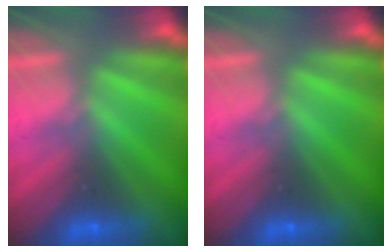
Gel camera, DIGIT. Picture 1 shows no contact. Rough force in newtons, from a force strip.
{"total": 0.0}